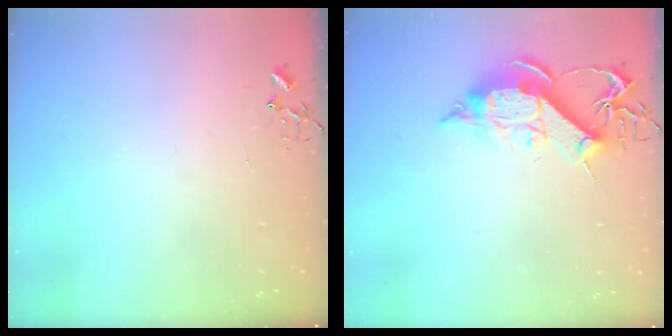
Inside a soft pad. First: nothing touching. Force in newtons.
{"total": 13.2, "press": 13.1, "slide": 1.5}